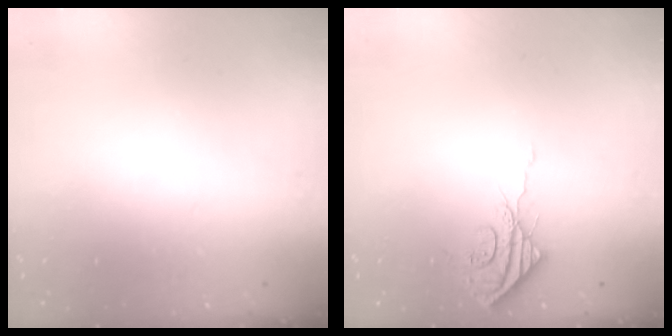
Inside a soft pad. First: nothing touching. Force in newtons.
{"total": 7.3, "press": 7.3, "slide": 0.6}